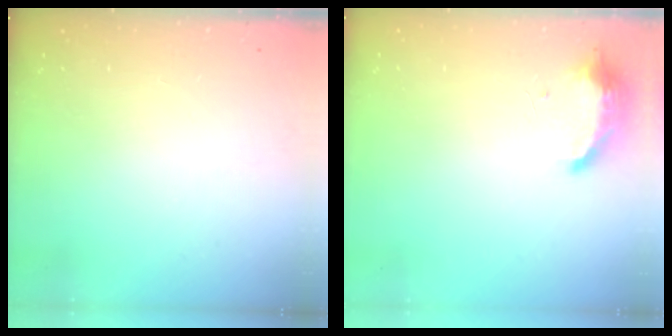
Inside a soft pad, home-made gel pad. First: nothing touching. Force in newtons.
{"total": 18.6, "press": 10.8, "slide": 15.1}